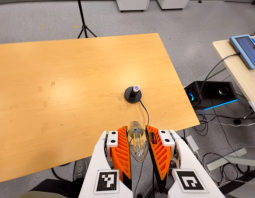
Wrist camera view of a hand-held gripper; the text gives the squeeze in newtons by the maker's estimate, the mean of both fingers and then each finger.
{"total": 18.5, "left": 19.4, "right": 17.7}